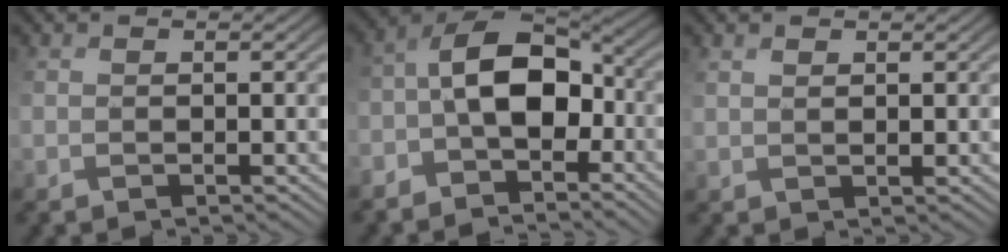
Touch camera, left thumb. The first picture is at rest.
{"total": 8.8, "force": [-2.9, 4.5, 7.1], "torque": [-0.135, 0.009, -0.063]}
{"total": 2.0, "force": [2.0, 0.2, -0.1], "torque": [0.002, 0.008, 0.044]}